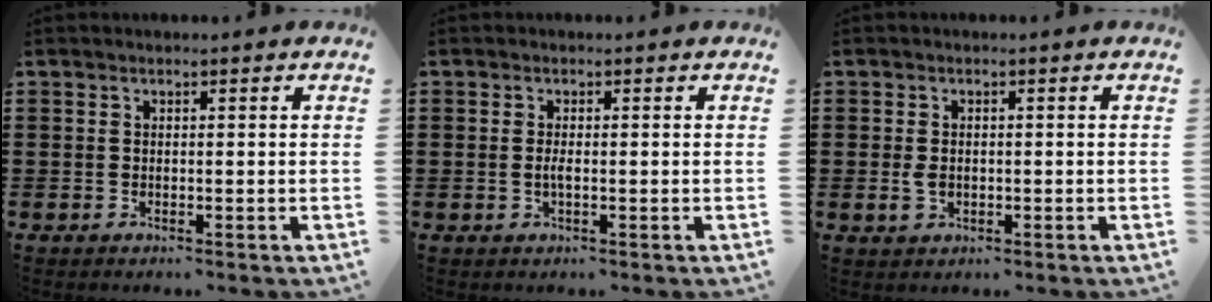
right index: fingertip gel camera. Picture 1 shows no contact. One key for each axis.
{"total": 1.5, "fx": -0.3, "fy": 0.3, "fz": 1.4, "tx": -0.034, "ty": -0.002, "tz": -0.008}
{"total": 2.2, "fx": -0.4, "fy": 1.4, "fz": 1.6, "tx": -0.041, "ty": -0.002, "tz": -0.009}